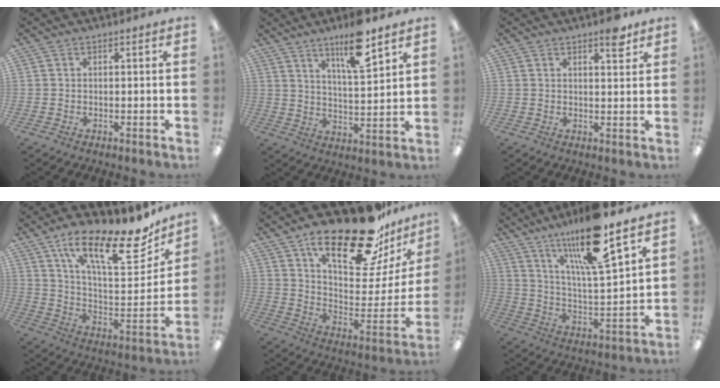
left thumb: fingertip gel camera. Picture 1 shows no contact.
{"total": 11.7, "force": [8.2, 2.7, 7.9], "torque": [-0.117, -0.047, 0.134]}
{"total": 4.8, "force": [3.3, 1.4, 3.1], "torque": [-0.037, -0.016, 0.051]}
{"total": 21.3, "force": [14.0, 6.6, 14.7], "torque": [-0.229, -0.089, 0.230]}
{"total": 26.5, "force": [18.8, 8.7, 16.5], "torque": [-0.243, -0.119, 0.309]}
{"total": 18.6, "force": [14.1, 2.5, 11.9], "torque": [-0.209, -0.083, 0.228]}